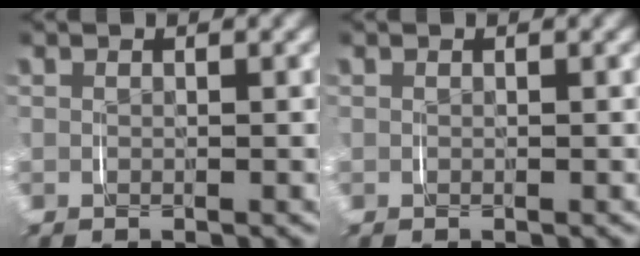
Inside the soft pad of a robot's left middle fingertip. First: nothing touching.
{"total": 0.0}